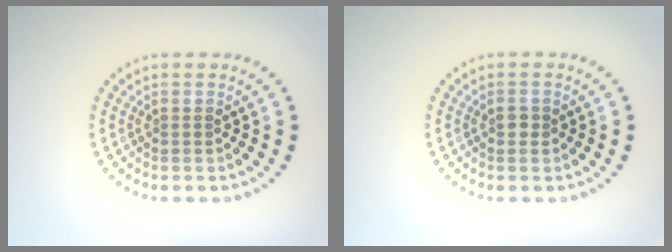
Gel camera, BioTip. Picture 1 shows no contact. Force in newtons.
{"total": 0.9, "press": 0.8, "slide": 0.1}